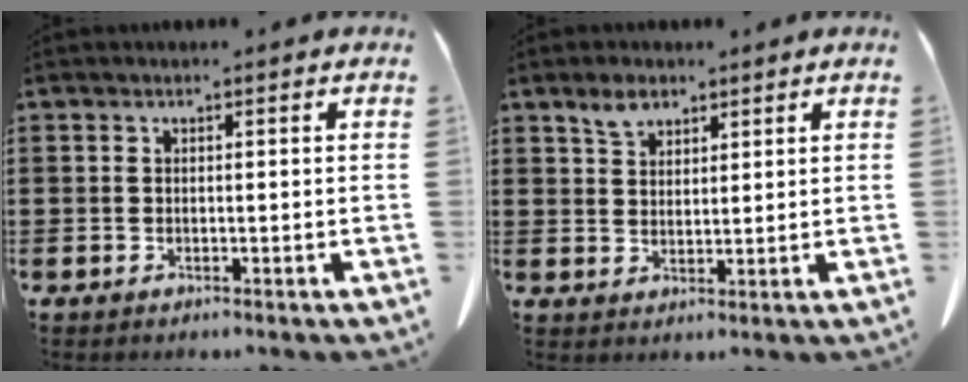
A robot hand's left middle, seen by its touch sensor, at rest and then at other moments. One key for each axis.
{"total": 3.2, "fx": 2.4, "fy": 1.5, "fz": 1.5, "tx": -0.026, "ty": 0.000, "tz": 0.044}